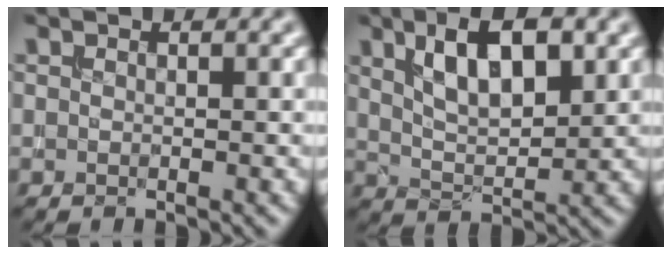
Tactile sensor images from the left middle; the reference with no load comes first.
{"total": 6.9, "force": [2.9, 2.8, 5.6], "torque": [-0.100, 0.007, 0.049]}